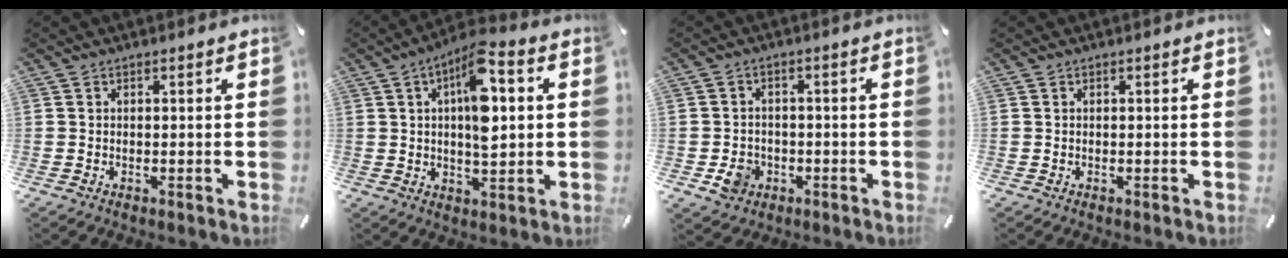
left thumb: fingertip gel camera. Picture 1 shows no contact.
{"total": 11.5, "force": [3.0, 4.8, 10.0], "torque": [-0.162, -0.007, 0.047]}
{"total": 5.5, "force": [-2.0, 4.8, 1.9], "torque": [-0.041, 0.003, -0.037]}
{"total": 0.0}